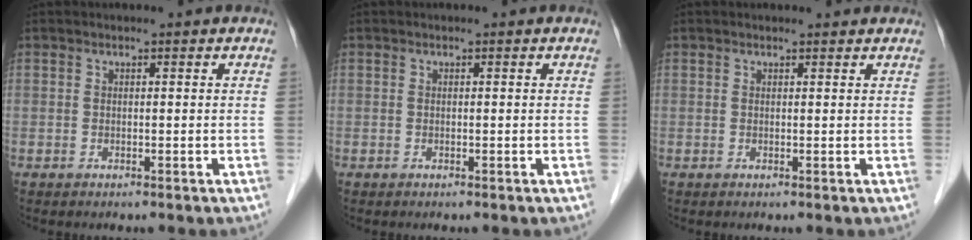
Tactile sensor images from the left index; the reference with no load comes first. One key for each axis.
{"total": 0.0}
{"total": 1.6, "fx": 1.6, "fy": 0.2, "fz": 0.1, "tx": -0.011, "ty": 0.005, "tz": 0.018}